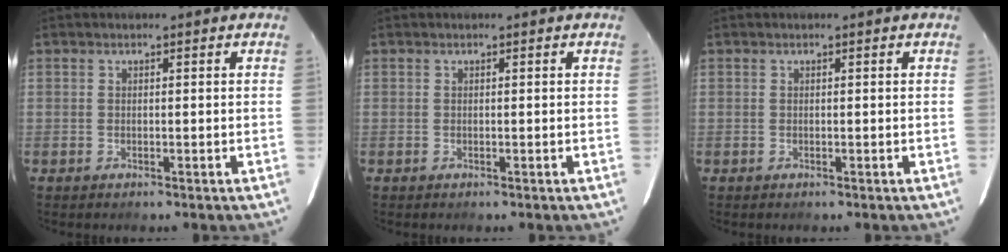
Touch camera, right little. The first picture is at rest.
{"total": 0.0}
{"total": 0.0}